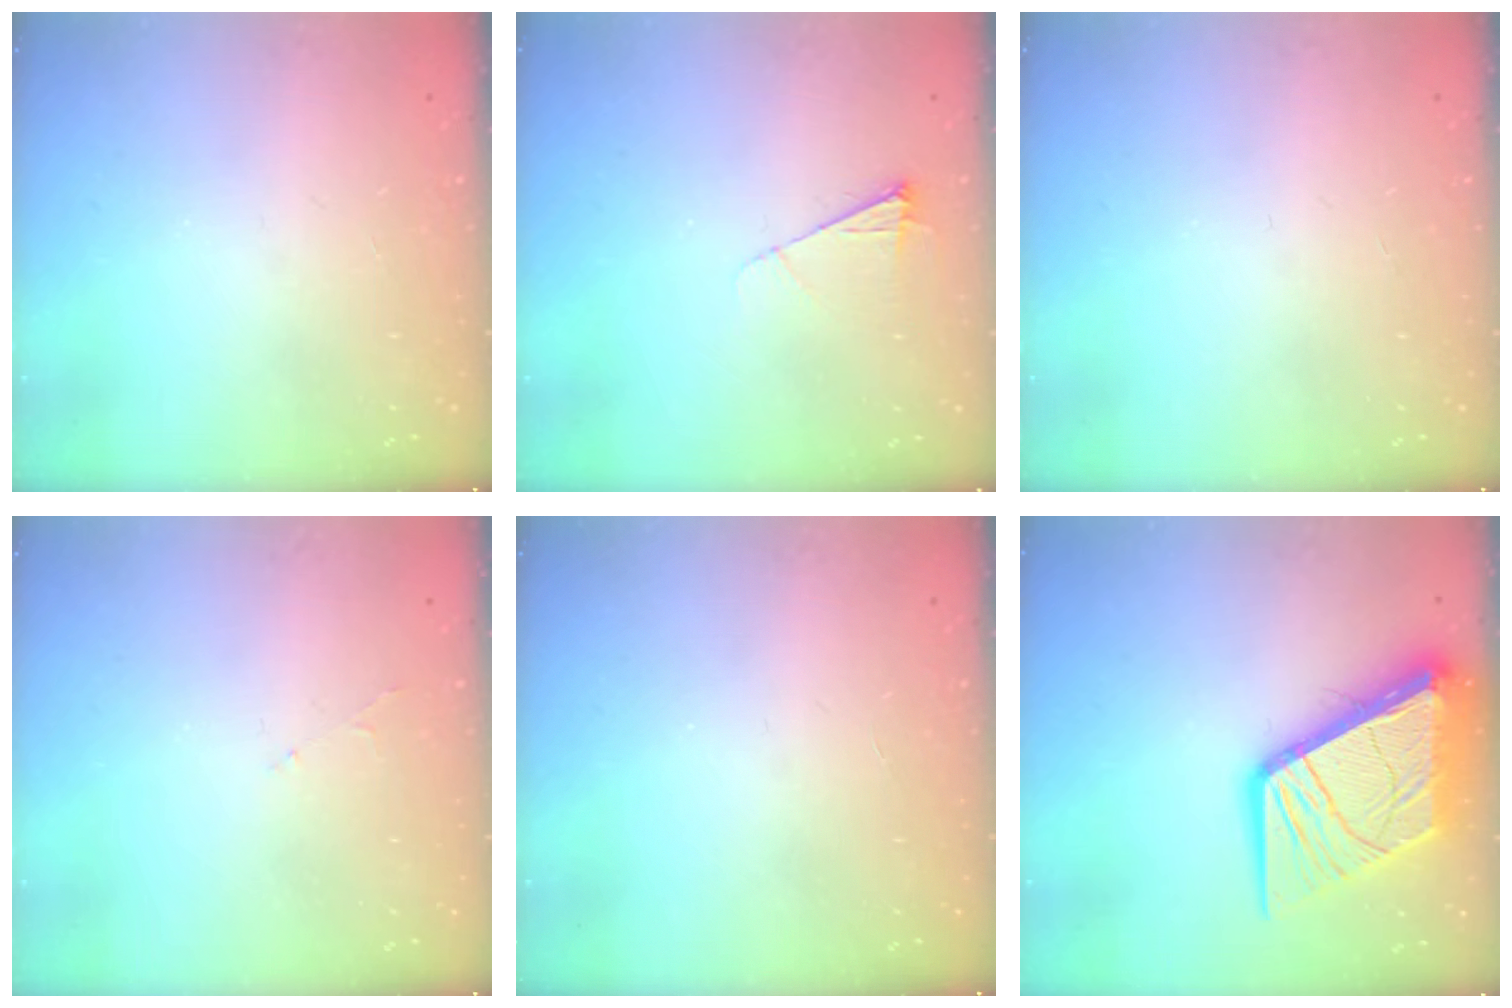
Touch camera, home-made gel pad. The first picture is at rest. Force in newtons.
{"total": 4.8, "press": 4.8, "slide": 0.6}
{"total": 0.0}
{"total": 2.8, "press": 2.8, "slide": 0.5}
{"total": 0.0}
{"total": 20.5, "press": 20.3, "slide": 2.5}